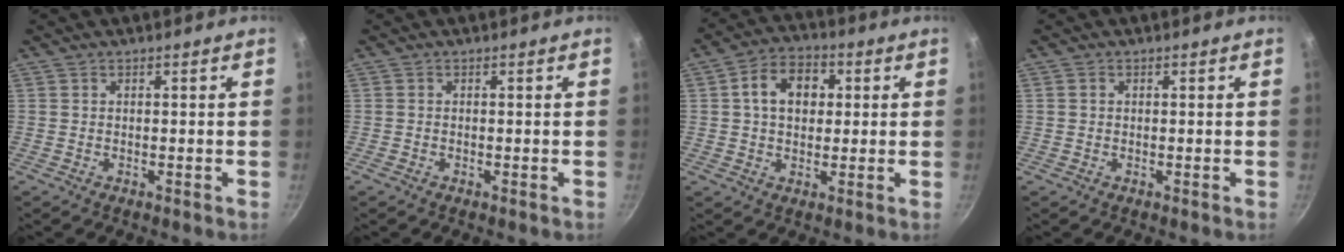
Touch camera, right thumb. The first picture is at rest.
{"total": 0.0}
{"total": 9.2, "force": [1.7, 6.8, 6.0], "torque": [-0.070, 0.013, 0.017]}
{"total": 0.5, "force": [0.0, 0.5, 0.2], "torque": [-0.001, 0.004, -0.002]}